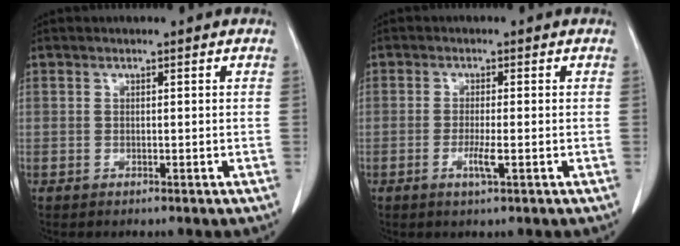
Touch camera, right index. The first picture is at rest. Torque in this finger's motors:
{"motor_torque": [-0.03, -0.04, 0.02, 0.00]}